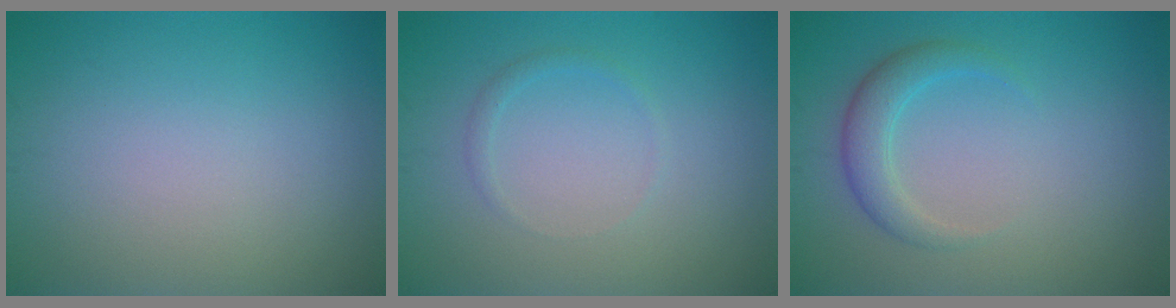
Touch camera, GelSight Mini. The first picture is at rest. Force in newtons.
{"total": 0.8, "press": 0.8, "slide": 0.1}
{"total": 2.5, "press": 2.5, "slide": 0.0}